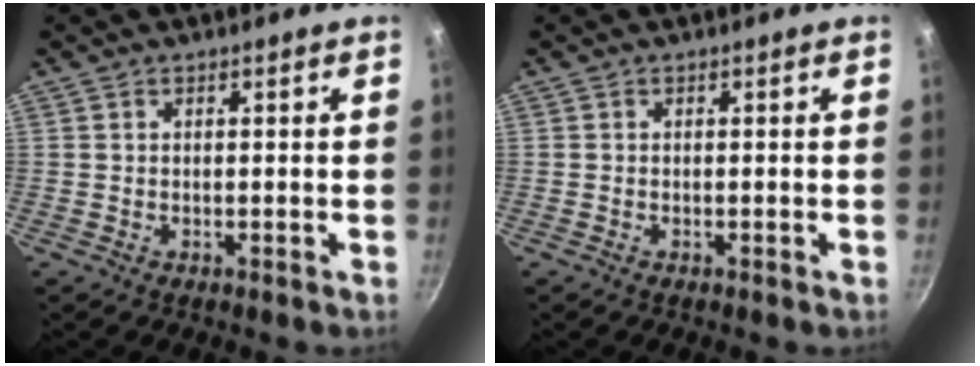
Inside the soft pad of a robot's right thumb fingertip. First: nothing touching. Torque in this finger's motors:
{"motor_torque": [-0.28, -0.37, 0.06, -0.04, 0.01]}